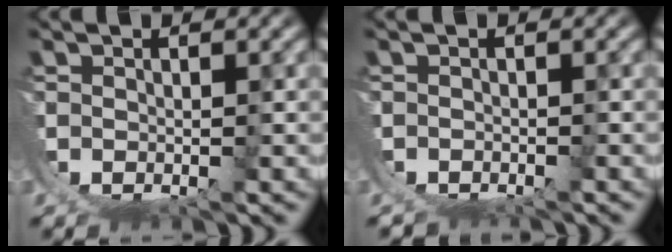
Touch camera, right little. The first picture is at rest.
{"total": 1.4, "force": [-1.4, 0.2, -0.1], "torque": [-0.003, -0.008, -0.019]}